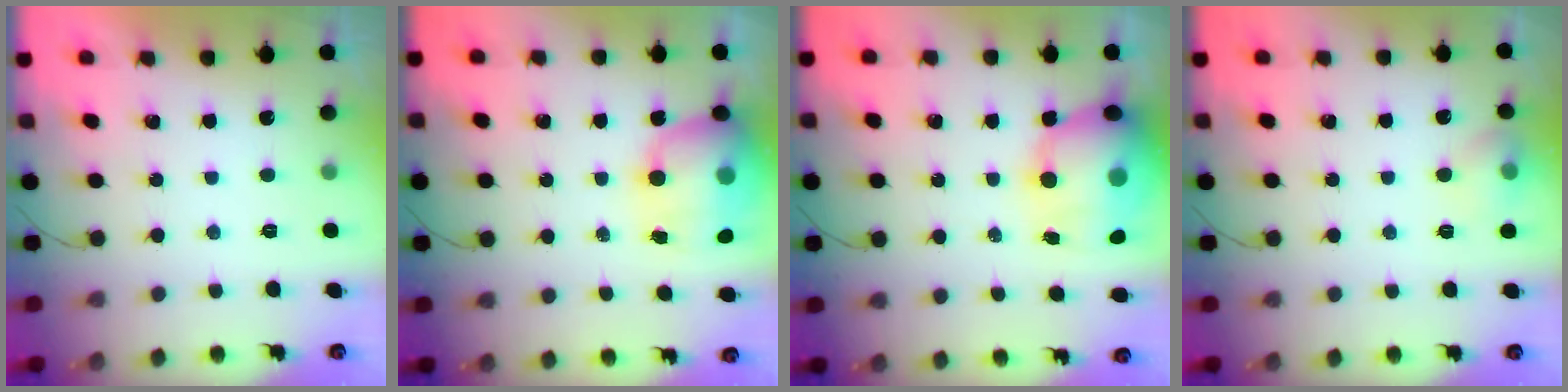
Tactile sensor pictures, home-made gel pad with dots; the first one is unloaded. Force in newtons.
{"total": 15.9, "press": 15.5, "slide": 3.7}
{"total": 14.7, "press": 14.3, "slide": 3.4}
{"total": 7.8, "press": 7.6, "slide": 1.6}